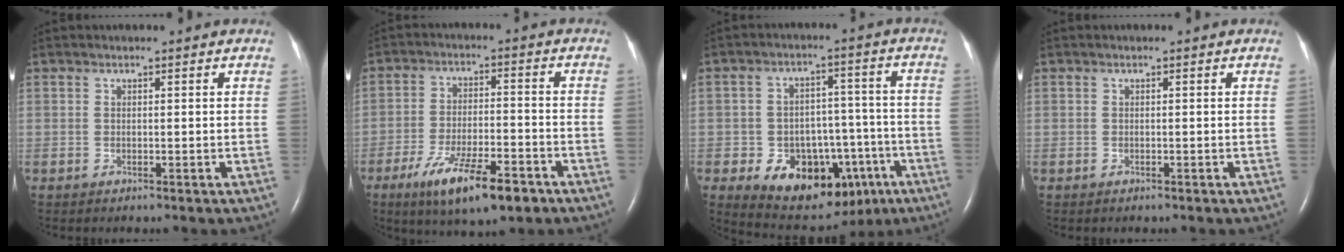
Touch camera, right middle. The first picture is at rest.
{"total": 12.2, "force": [-7.4, 2.9, 9.3], "torque": [-0.166, -0.017, -0.117]}
{"total": 15.1, "force": [-7.1, 9.1, 9.7], "torque": [-0.135, 0.026, -0.090]}
{"total": 0.0}